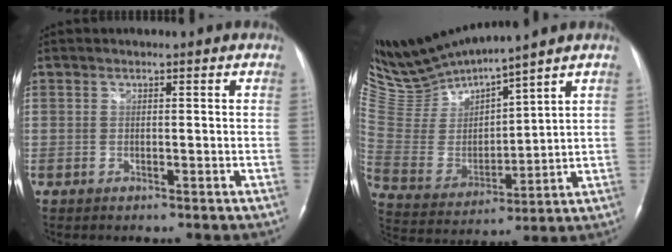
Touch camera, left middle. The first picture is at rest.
{"total": 12.3, "force": [12.0, -0.7, 2.6], "torque": [-0.077, -0.007, 0.258]}